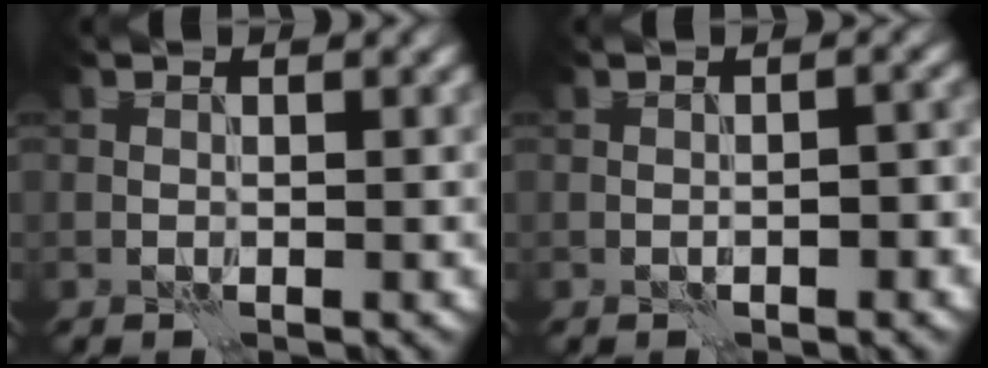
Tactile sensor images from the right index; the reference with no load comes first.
{"total": 1.6, "force": [-0.6, 0.6, 1.3], "torque": [-0.019, 0.005, -0.010]}